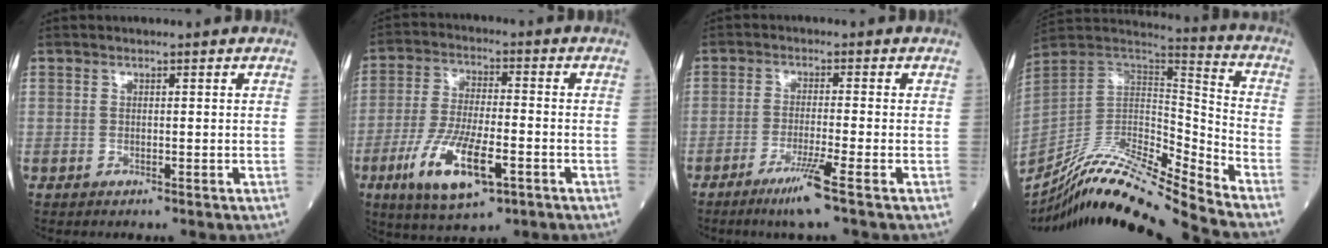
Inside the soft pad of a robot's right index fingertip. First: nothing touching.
{"total": 12.1, "force": [-5.1, 3.3, 10.5], "torque": [-0.210, -0.017, -0.087]}
{"total": 5.3, "force": [-3.2, -1.1, 4.1], "torque": [-0.079, -0.016, -0.064]}
{"total": 20.4, "force": [-18.8, -0.5, 8.0], "torque": [-0.160, 0.011, -0.333]}